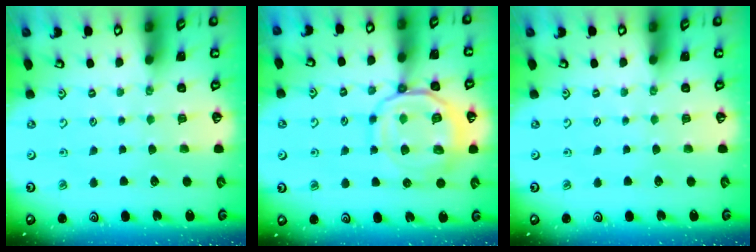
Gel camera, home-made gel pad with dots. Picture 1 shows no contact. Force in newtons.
{"total": 14.7, "press": 14.6, "slide": 1.5}
{"total": 0.0}